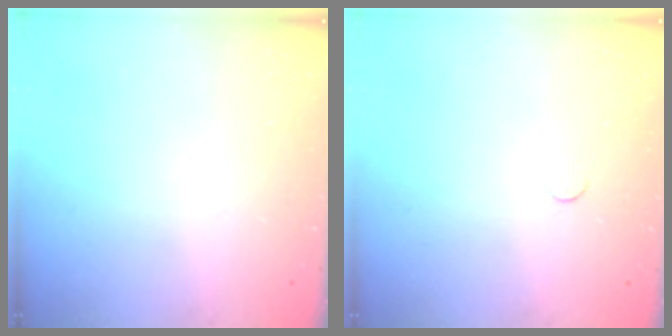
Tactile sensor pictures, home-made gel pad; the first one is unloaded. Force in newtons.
{"total": 2.7, "press": 2.7, "slide": 0.4}